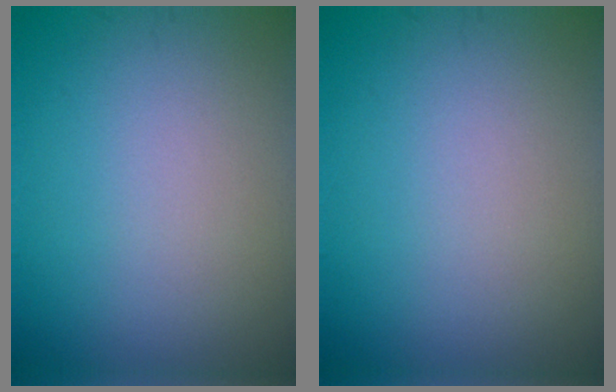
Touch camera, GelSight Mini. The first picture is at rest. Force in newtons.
{"total": 0.0}